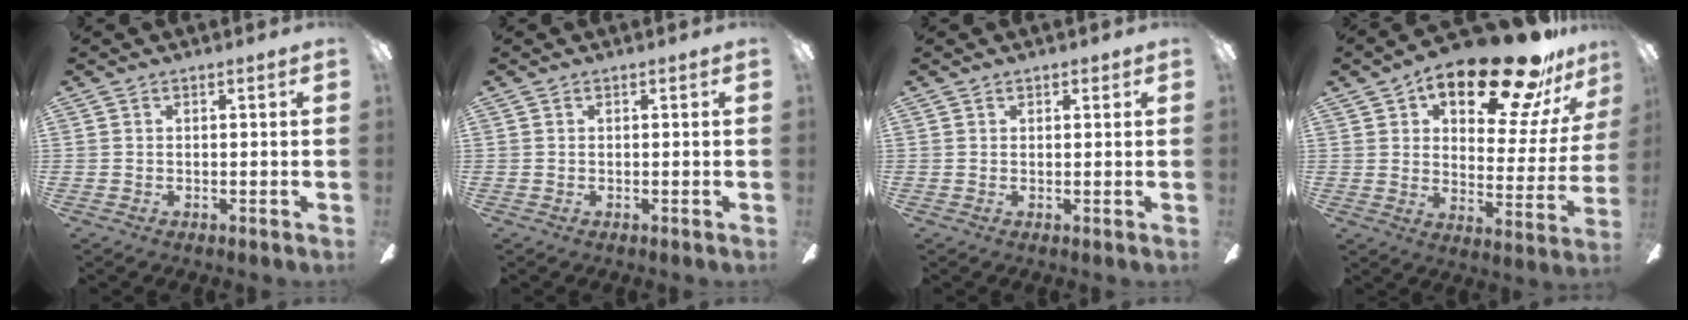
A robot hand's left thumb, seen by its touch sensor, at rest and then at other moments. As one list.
[{"total": 0.0}, {"total": 1.0, "force": [0.7, 0.6, 0.5], "torque": [-0.003, 0.000, 0.010]}, {"total": 22.2, "force": [15.5, 7.9, 13.8], "torque": [-0.194, -0.101, 0.250]}]